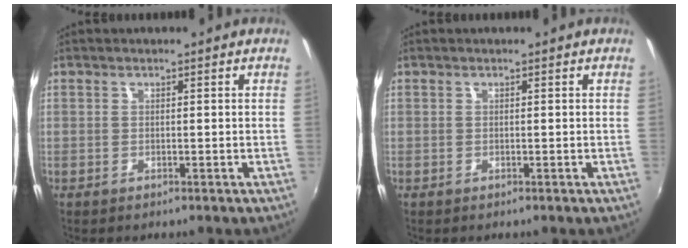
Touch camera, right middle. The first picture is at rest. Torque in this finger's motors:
{"motor_torque": [-0.36, 0.02, -0.04, 0.00]}